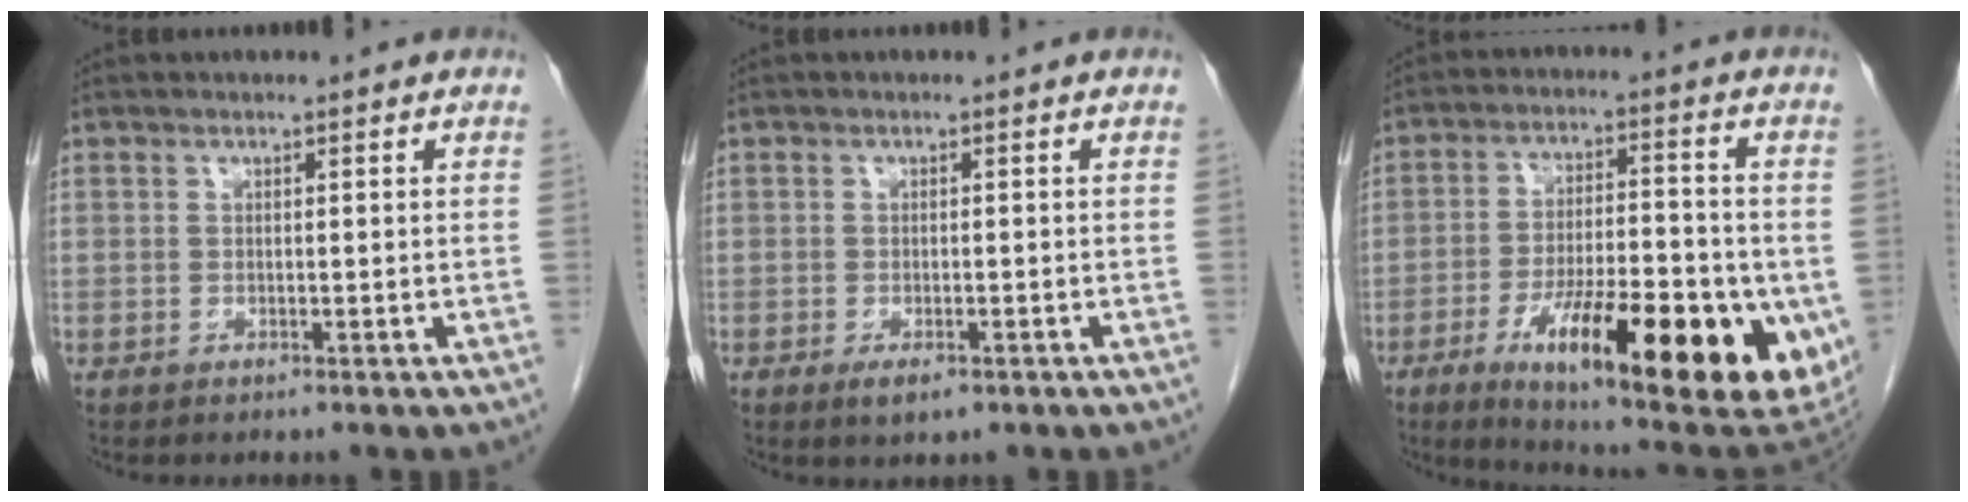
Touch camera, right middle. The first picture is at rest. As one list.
[{"total": 2.7, "force": [-1.4, 1.0, 2.0], "torque": [-0.035, -0.002, -0.019]}, {"total": 23.5, "force": [-8.7, 5.2, 21.2], "torque": [-0.258, -0.028, -0.119]}]